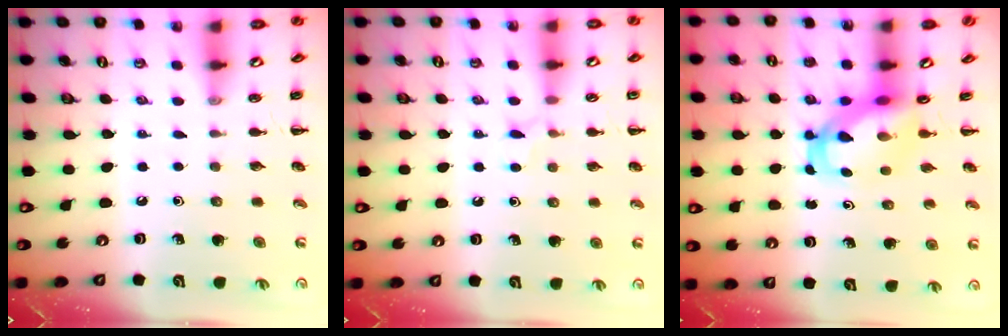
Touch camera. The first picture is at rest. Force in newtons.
{"total": 3.9, "press": 3.7, "slide": 1.2}
{"total": 4.8, "press": 4.6, "slide": 1.1}